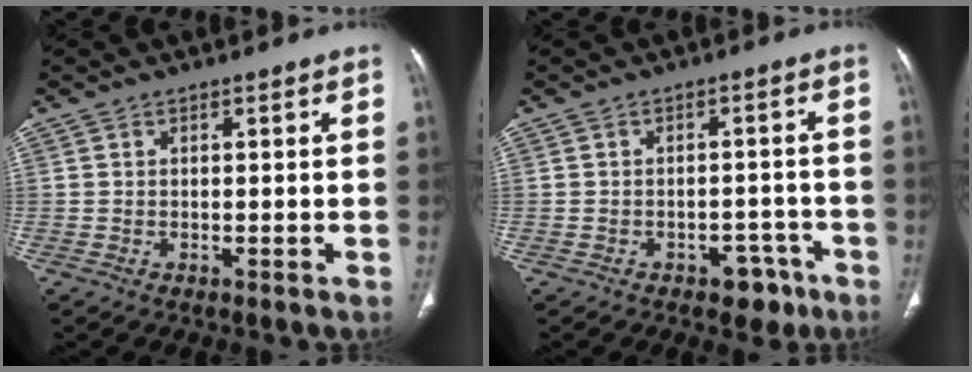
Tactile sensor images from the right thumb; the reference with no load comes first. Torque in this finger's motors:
{"motor_torque": [2.81, 2.20, 0.03, -0.57, 0.02]}